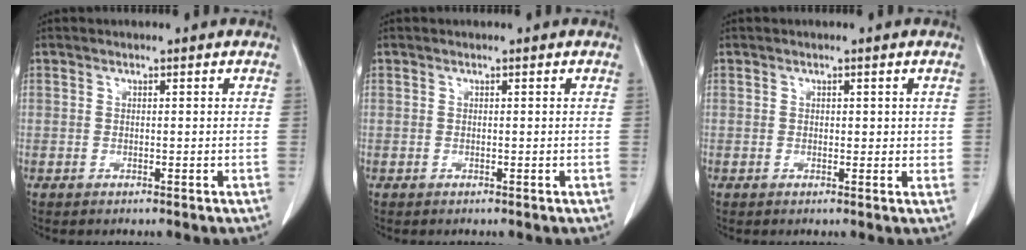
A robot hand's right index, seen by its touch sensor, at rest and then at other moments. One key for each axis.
{"total": 0.0}
{"total": 1.6, "fx": 0.4, "fy": 1.1, "fz": 1.1, "tx": -0.008, "ty": 0.000, "tz": 0.005}